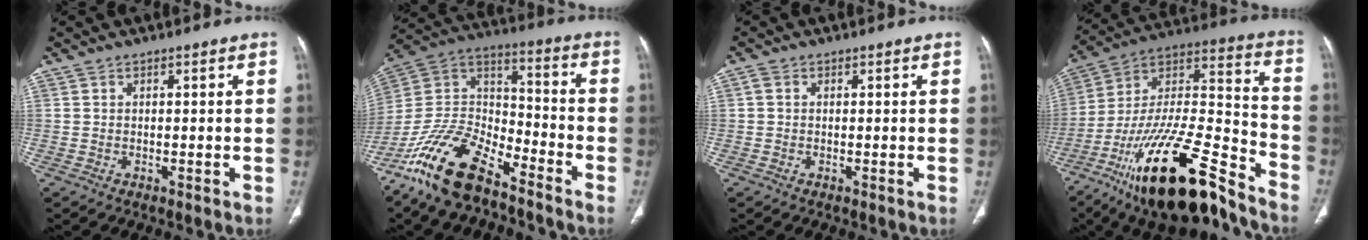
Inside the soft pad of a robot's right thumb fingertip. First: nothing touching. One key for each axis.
{"total": 18.0, "fx": -13.1, "fy": 6.9, "fz": 10.2, "tx": -0.190, "ty": 0.072, "tz": -0.249}
{"total": 1.0, "fx": 0.3, "fy": 0.8, "fz": 0.5, "tx": -0.011, "ty": 0.002, "tz": 0.002}
{"total": 27.5, "fx": -18.5, "fy": 7.5, "fz": 18.9, "tx": -0.325, "ty": 0.073, "tz": -0.320}